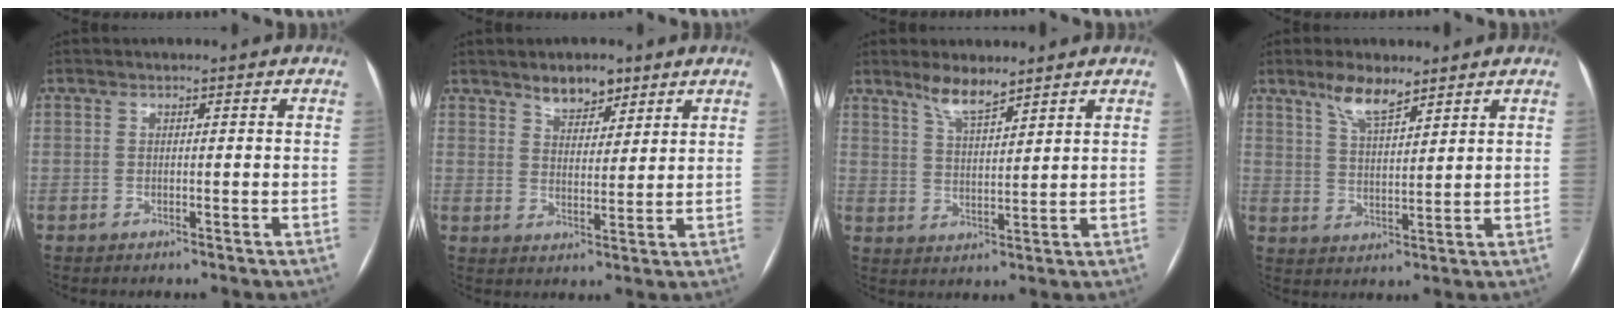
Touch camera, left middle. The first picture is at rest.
{"total": 5.1, "force": [3.9, 2.4, 2.3], "torque": [-0.036, 0.002, 0.069]}
{"total": 5.1, "force": [4.3, 0.8, 2.7], "torque": [-0.055, -0.004, 0.080]}
{"total": 5.9, "force": [4.5, 1.4, 3.5], "torque": [-0.072, 0.002, 0.086]}